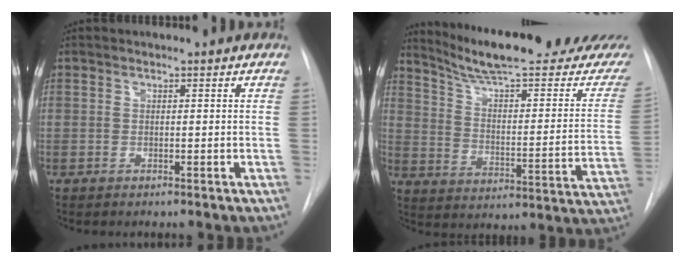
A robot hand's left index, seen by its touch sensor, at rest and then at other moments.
{"total": 25.4, "force": [22.5, 1.8, 11.6], "torque": [-0.164, -0.083, 0.296]}